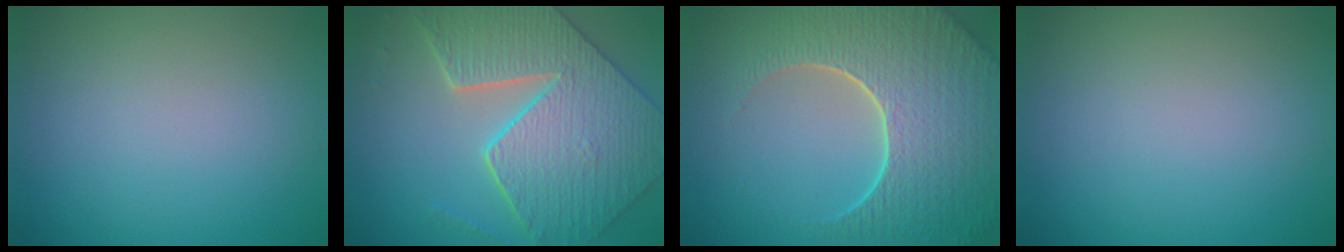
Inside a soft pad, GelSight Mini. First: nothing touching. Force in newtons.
{"total": 8.2, "press": 6.8, "slide": 4.5}
{"total": 9.3, "press": 6.6, "slide": 6.5}
{"total": 0.0}